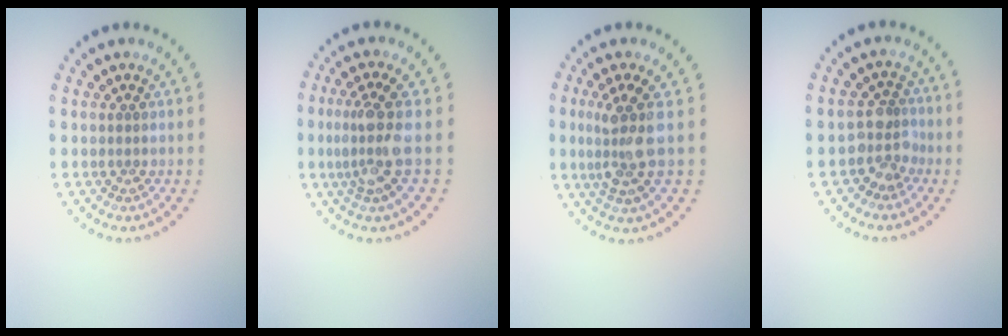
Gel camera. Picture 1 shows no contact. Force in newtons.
{"total": 3.6, "press": 2.7, "slide": 2.4}
{"total": 3.8, "press": 3.1, "slide": 2.1}
{"total": 2.5, "press": 1.9, "slide": 1.5}